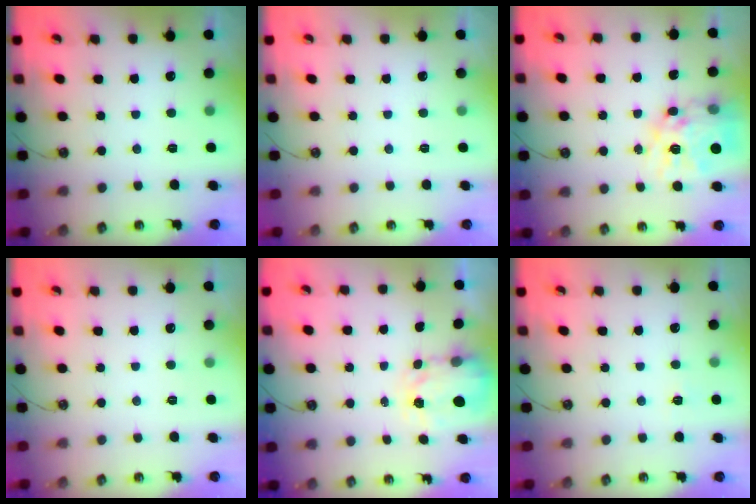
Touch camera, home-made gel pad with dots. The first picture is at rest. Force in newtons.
{"total": 0.0}
{"total": 16.7, "press": 16.7, "slide": 1.7}
{"total": 0.0}
{"total": 3.3, "press": 3.3, "slide": 0.4}
{"total": 3.9, "press": 3.8, "slide": 0.4}